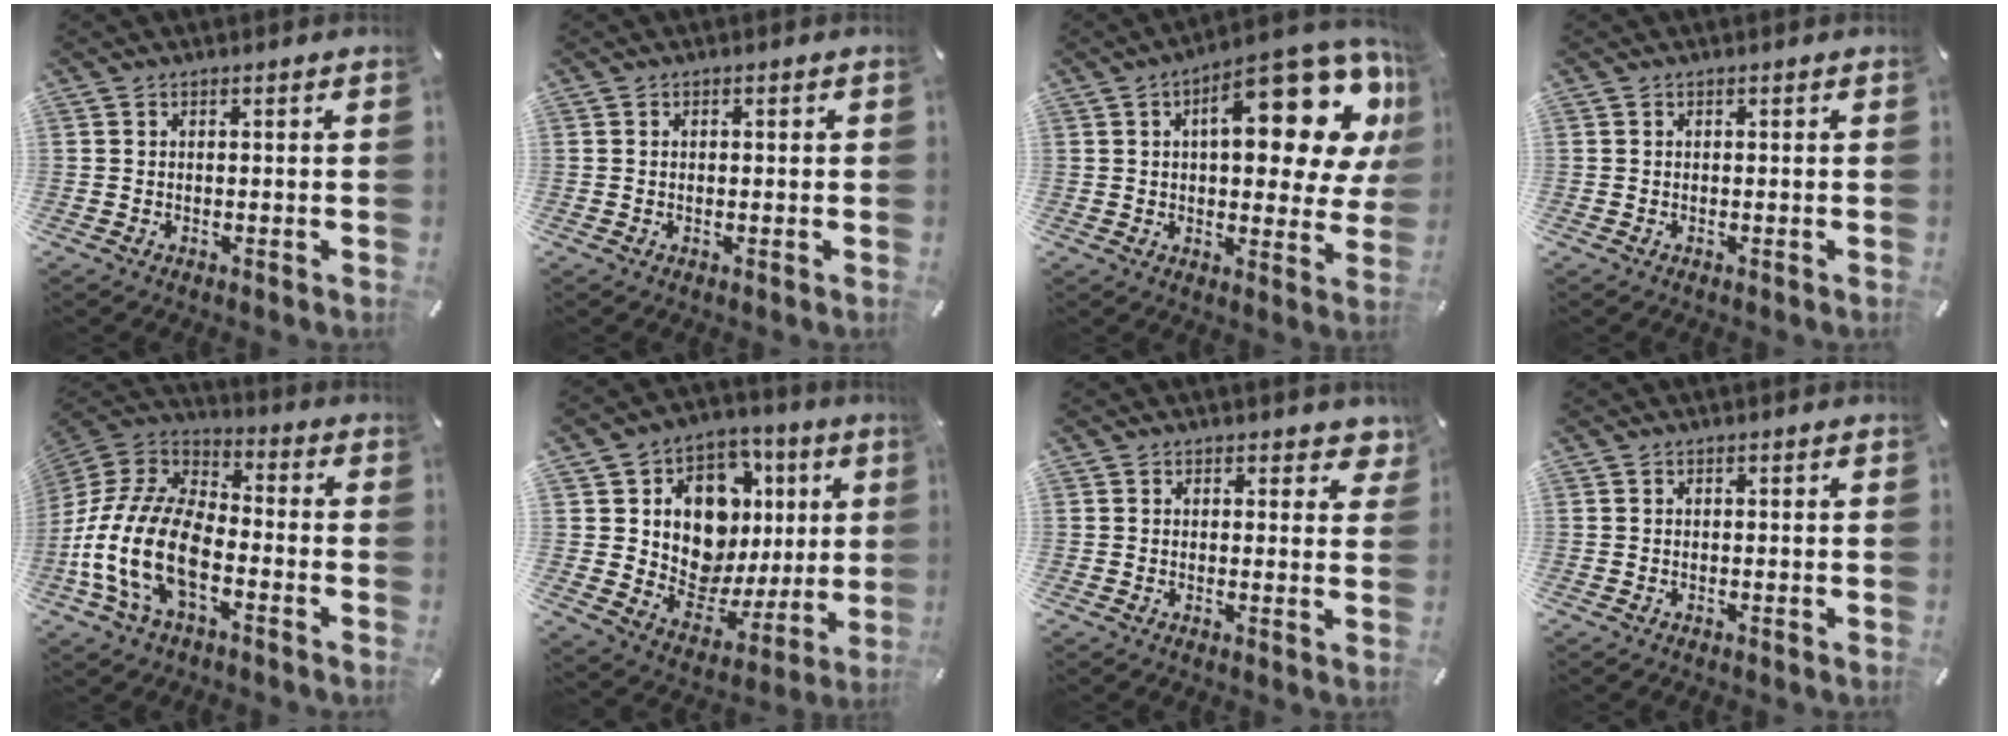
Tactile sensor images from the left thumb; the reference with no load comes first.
{"total": 0.7, "force": [-0.1, 0.4, 0.5], "torque": [-0.011, 0.000, -0.002]}
{"total": 21.0, "force": [8.7, 8.5, 17.1], "torque": [-0.225, -0.055, 0.133]}
{"total": 0.0}
{"total": 17.8, "force": [-7.7, 9.9, 12.6], "torque": [-0.279, 0.022, -0.139]}
{"total": 13.4, "force": [4.8, 10.9, 6.2], "torque": [-0.107, -0.046, 0.102]}
{"total": 2.8, "force": [1.8, 1.8, 1.1], "torque": [0.006, -0.009, 0.026]}
{"total": 0.0}